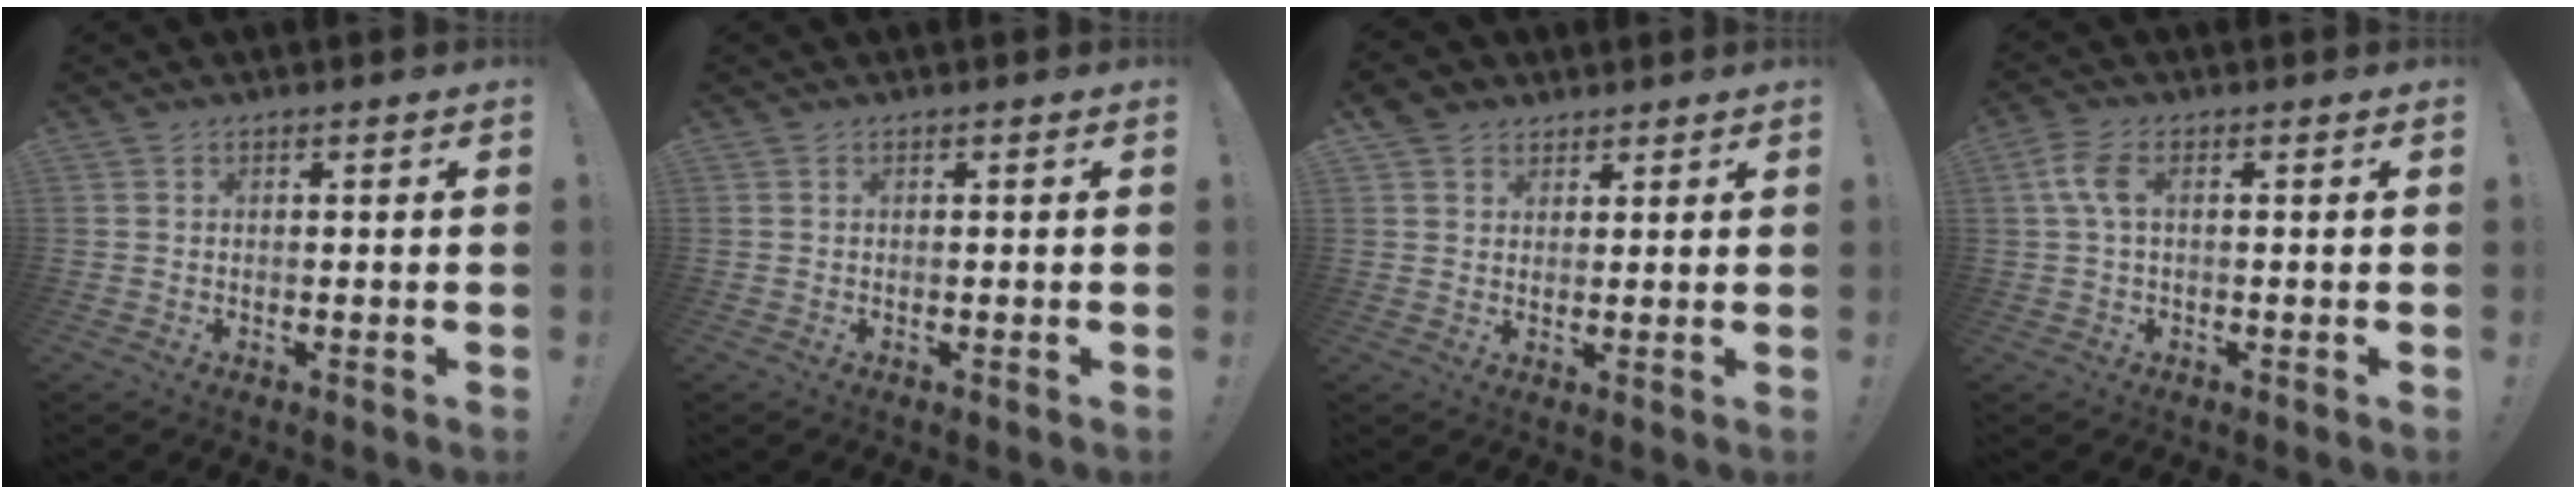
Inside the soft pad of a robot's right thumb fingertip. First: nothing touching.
{"total": 0.0}
{"total": 4.3, "force": [2.8, 3.2, 0.6], "torque": [-0.014, -0.011, 0.056]}
{"total": 5.6, "force": [0.8, 2.4, 4.9], "torque": [-0.113, 0.006, 0.015]}